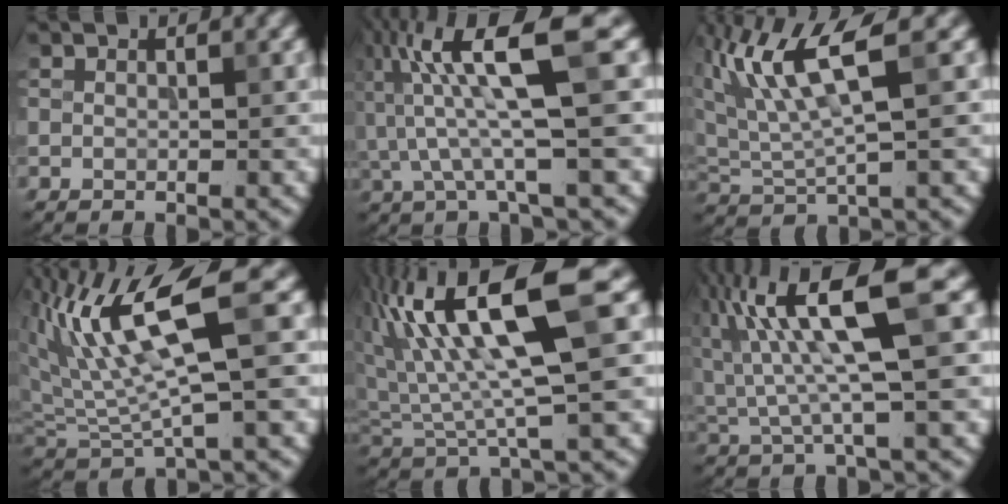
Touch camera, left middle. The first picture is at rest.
{"total": 8.7, "force": [1.1, 1.6, 8.5], "torque": [-0.163, 0.016, 0.021]}
{"total": 7.1, "force": [3.2, 1.7, 6.1], "torque": [-0.134, 0.006, 0.064]}
{"total": 8.5, "force": [2.8, 2.1, 7.7], "torque": [-0.157, -0.004, 0.059]}
{"total": 11.6, "force": [4.1, 2.7, 10.6], "torque": [-0.198, 0.015, 0.082]}
{"total": 10.0, "force": [2.6, 2.0, 9.5], "torque": [-0.187, 0.013, 0.052]}